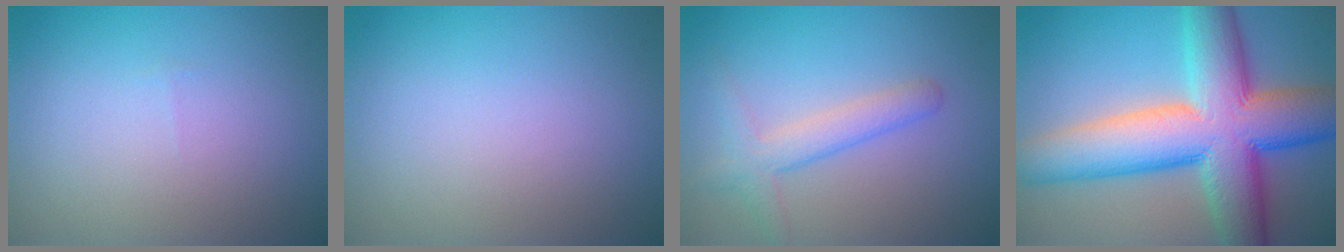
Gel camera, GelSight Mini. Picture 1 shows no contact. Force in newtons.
{"total": 0.0}
{"total": 2.8, "press": 2.8, "slide": 0.1}
{"total": 13.4, "press": 13.4, "slide": 0.5}